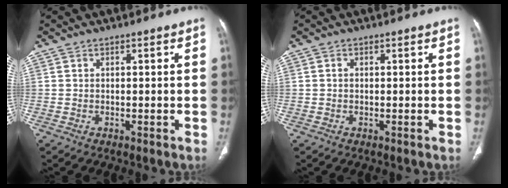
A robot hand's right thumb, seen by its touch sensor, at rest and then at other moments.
{"total": 0.6, "force": [0.0, 0.5, 0.3], "torque": [-0.006, 0.001, 0.000]}